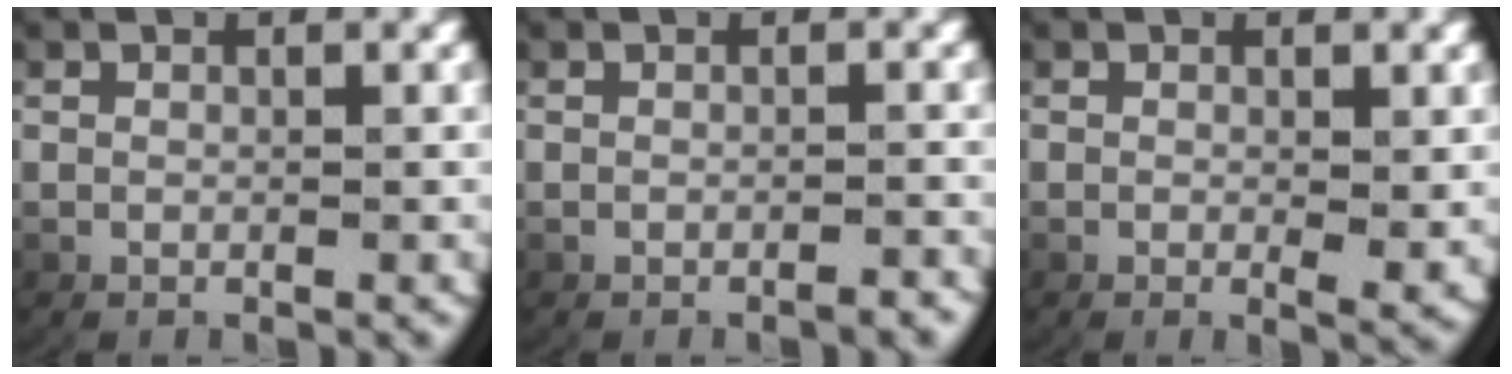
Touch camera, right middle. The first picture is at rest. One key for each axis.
{"total": 0.9, "fx": -0.8, "fy": -0.2, "fz": 0.1, "tx": -0.003, "ty": 0.005, "tz": -0.014}
{"total": 1.2, "fx": -0.1, "fy": 0.4, "fz": 1.2, "tx": -0.019, "ty": -0.009, "tz": 0.001}